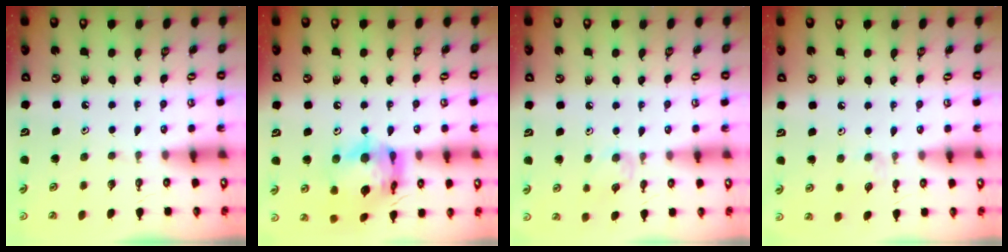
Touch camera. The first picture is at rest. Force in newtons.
{"total": 17.7, "press": 17.6, "slide": 1.7}
{"total": 6.3, "press": 6.2, "slide": 0.7}
{"total": 2.9, "press": 2.9, "slide": 0.3}